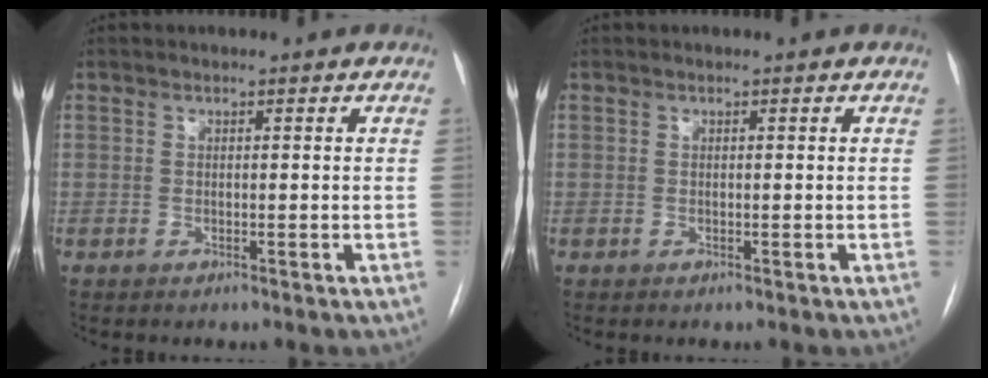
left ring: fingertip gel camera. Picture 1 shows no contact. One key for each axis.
{"total": 0.0}